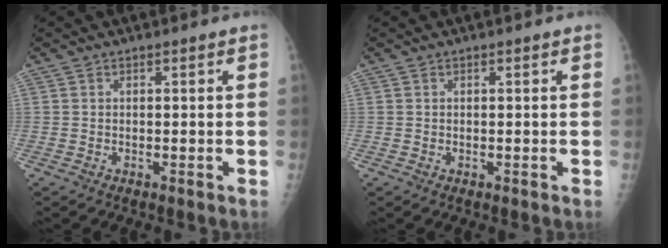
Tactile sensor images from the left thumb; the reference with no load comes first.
{"total": 0.0}